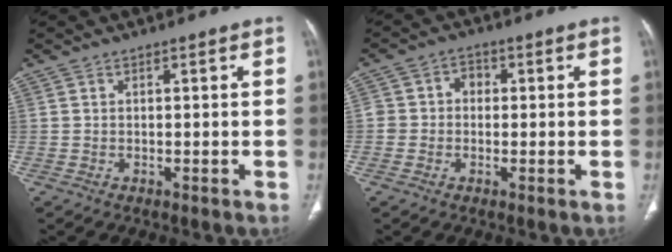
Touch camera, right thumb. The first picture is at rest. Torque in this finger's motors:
{"motor_torque": [0.63, 0.56, 0.56, 0.21, -0.02]}